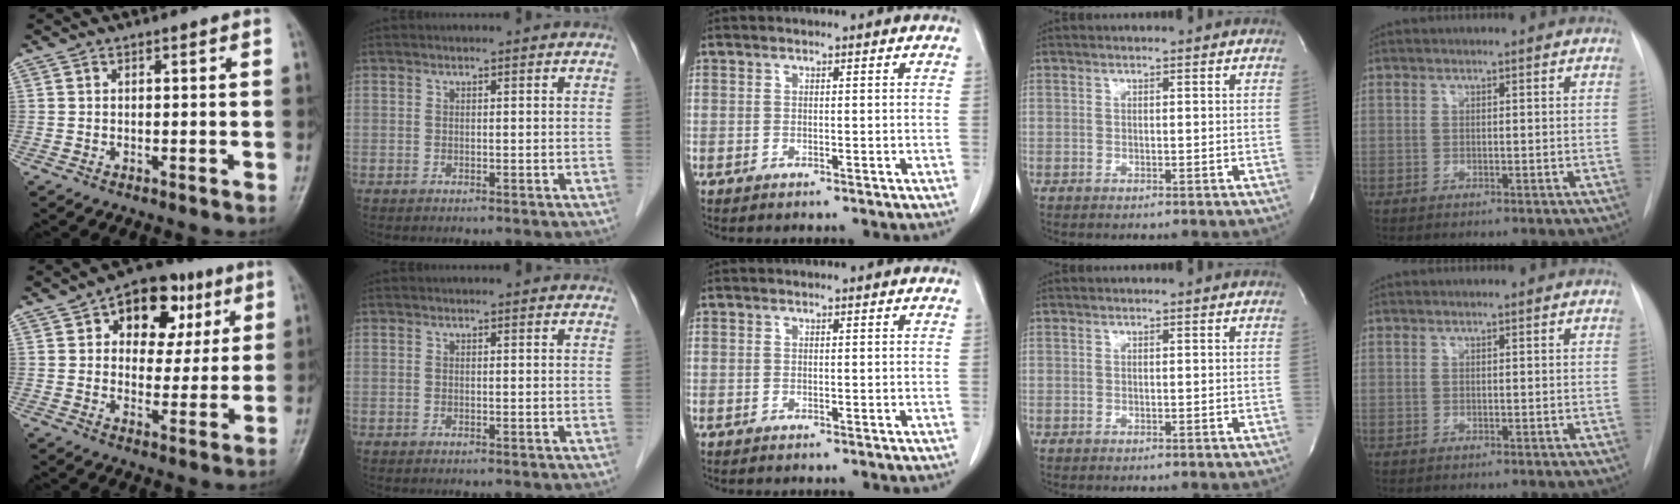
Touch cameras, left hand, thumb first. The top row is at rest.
{"thumb": {"total": 13.8, "force": [5.6, 9.1, 8.7], "torque": [-0.070, 0.000, 0.080]}, "index": {"total": 1.6, "force": [1.5, 0.4, 0.3], "torque": [-0.013, 0.007, 0.010]}}